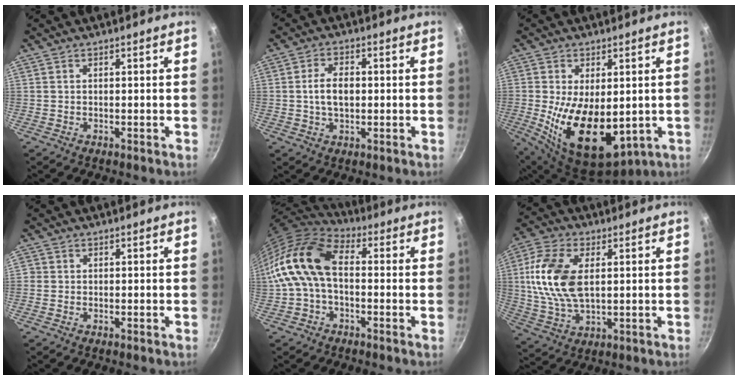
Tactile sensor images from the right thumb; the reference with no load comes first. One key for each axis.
{"total": 5.8, "fx": 0.1, "fy": 3.5, "fz": 4.7, "tx": -0.073, "ty": 0.010, "tz": -0.003}
{"total": 16.0, "fx": -1.1, "fy": 9.1, "fz": 13.1, "tx": -0.216, "ty": -0.029, "tz": 0.005}
{"total": 0.7, "fx": -0.1, "fy": 0.6, "fz": 0.1, "tx": 0.001, "ty": 0.001, "tz": -0.005}
{"total": 14.5, "fx": -0.3, "fy": 9.2, "fz": 11.2, "tx": -0.201, "ty": 0.038, "tz": -0.021}
{"total": 14.4, "fx": 2.4, "fy": 8.1, "fz": 11.7, "tx": -0.228, "ty": 0.000, "tz": 0.043}